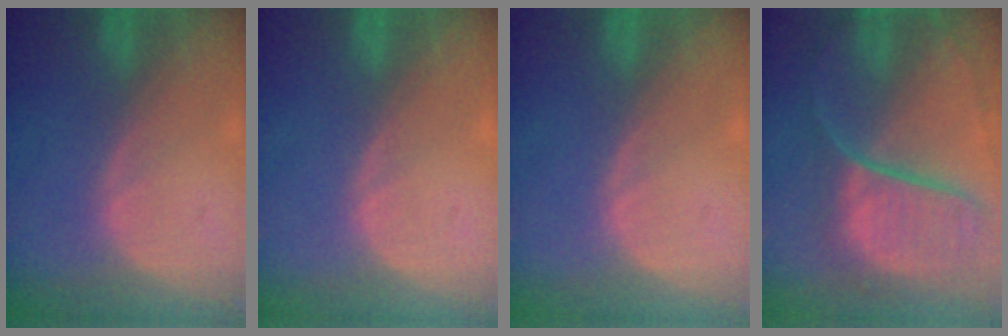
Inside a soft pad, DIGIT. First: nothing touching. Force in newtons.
{"total": 0.0}
{"total": 0.0}
{"total": 11.4, "press": 9.5, "slide": 6.4}